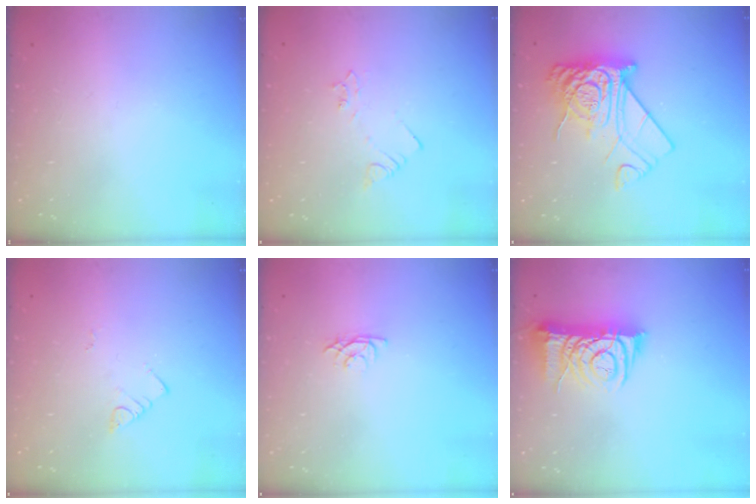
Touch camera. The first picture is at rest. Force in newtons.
{"total": 2.5, "press": 2.5, "slide": 0.3}
{"total": 15.6, "press": 15.5, "slide": 1.9}
{"total": 2.7, "press": 2.7, "slide": 0.6}
{"total": 3.0, "press": 3.0, "slide": 0.5}
{"total": 9.5, "press": 9.4, "slide": 1.1}